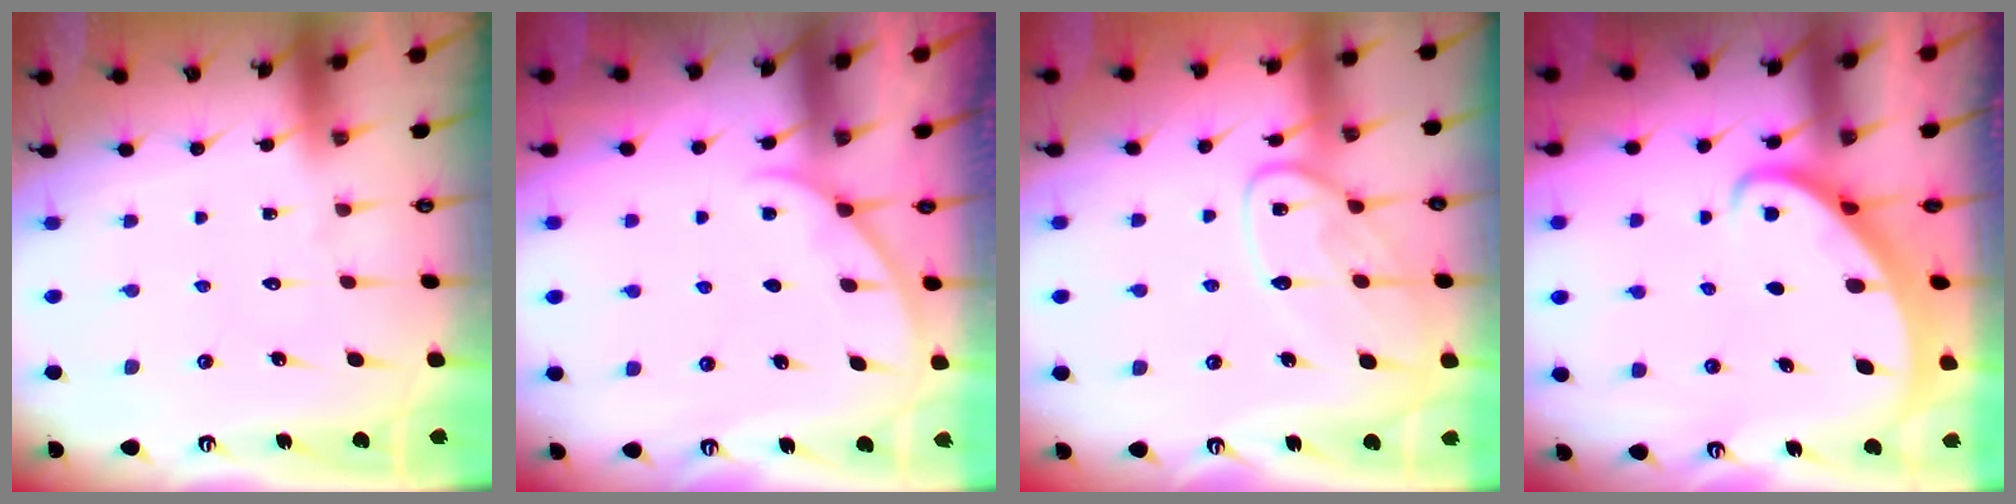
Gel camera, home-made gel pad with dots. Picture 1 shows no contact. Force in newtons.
{"total": 2.3, "press": 2.2, "slide": 0.3}
{"total": 12.7, "press": 12.7, "slide": 1.1}
{"total": 2.7, "press": 2.7, "slide": 0.3}